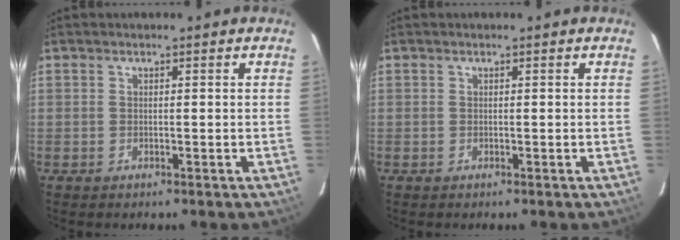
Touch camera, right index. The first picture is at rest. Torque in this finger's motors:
{"motor_torque": [0.00, 0.00, 0.01, 0.00]}